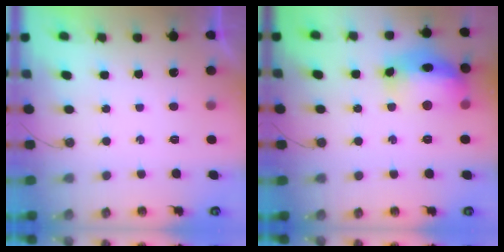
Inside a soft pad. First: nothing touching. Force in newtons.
{"total": 16.9, "press": 16.8, "slide": 1.3}